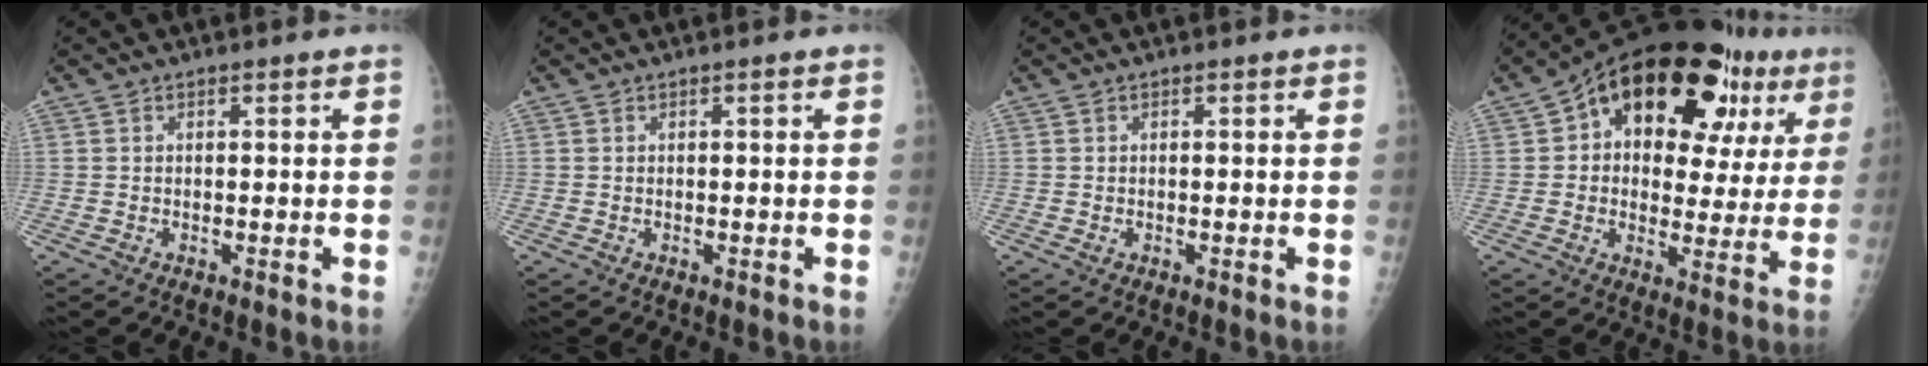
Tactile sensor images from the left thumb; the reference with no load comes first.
{"total": 0.0}
{"total": 0.6, "force": [0.0, 0.5, 0.3], "torque": [-0.004, 0.000, 0.000]}
{"total": 23.4, "force": [9.8, 13.2, 16.6], "torque": [-0.190, 0.021, 0.140]}